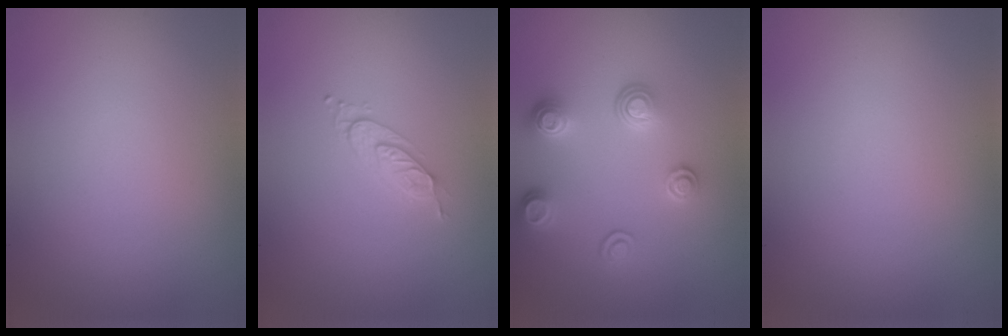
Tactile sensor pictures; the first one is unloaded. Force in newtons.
{"total": 1.7, "press": 1.1, "slide": 1.3}
{"total": 3.4, "press": 2.8, "slide": 1.9}
{"total": 0.0}